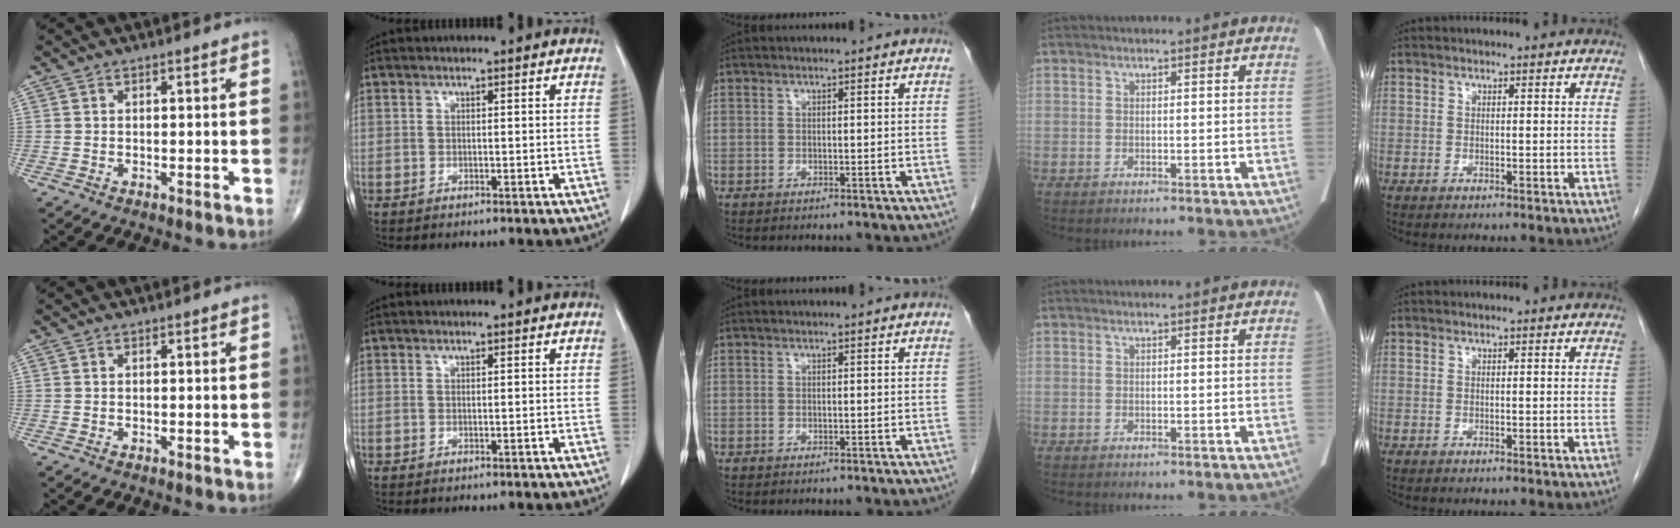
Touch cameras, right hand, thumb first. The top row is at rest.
{}